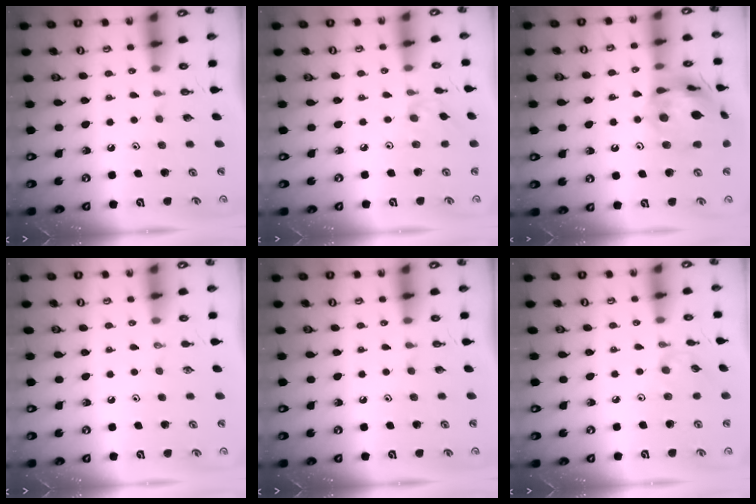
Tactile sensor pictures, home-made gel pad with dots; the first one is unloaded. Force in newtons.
{"total": 1.4, "press": 1.4, "slide": 0.4}
{"total": 19.0, "press": 18.9, "slide": 2.3}
{"total": 0.0}
{"total": 0.0}
{"total": 1.3, "press": 1.2, "slide": 0.4}